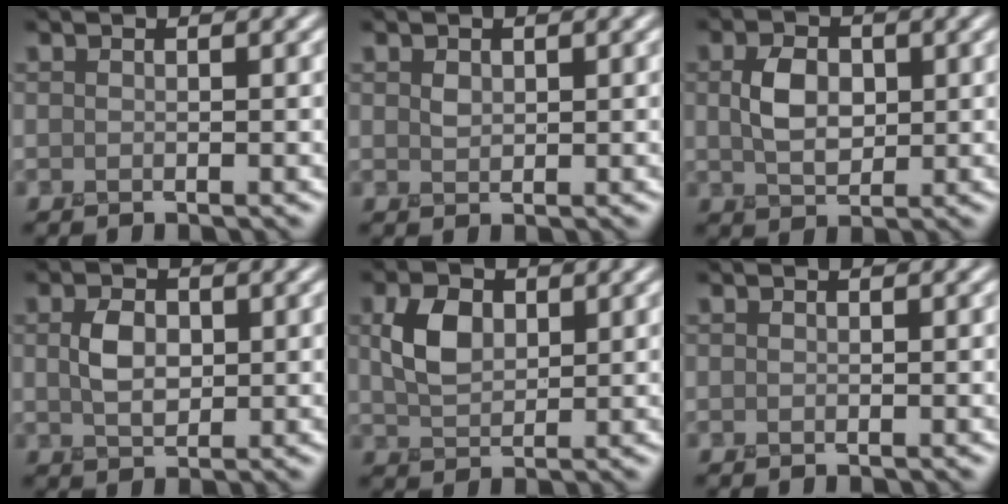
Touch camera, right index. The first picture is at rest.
{"total": 0.9, "force": [0.2, 0.6, 0.5], "torque": [-0.009, -0.003, 0.006]}
{"total": 3.3, "force": [0.0, 2.3, 2.3], "torque": [-0.050, -0.005, -0.001]}
{"total": 2.6, "force": [0.0, 1.9, 1.8], "torque": [-0.040, -0.006, -0.001]}
{"total": 3.6, "force": [0.5, 2.5, 2.6], "torque": [-0.055, -0.001, 0.006]}
{"total": 0.0}